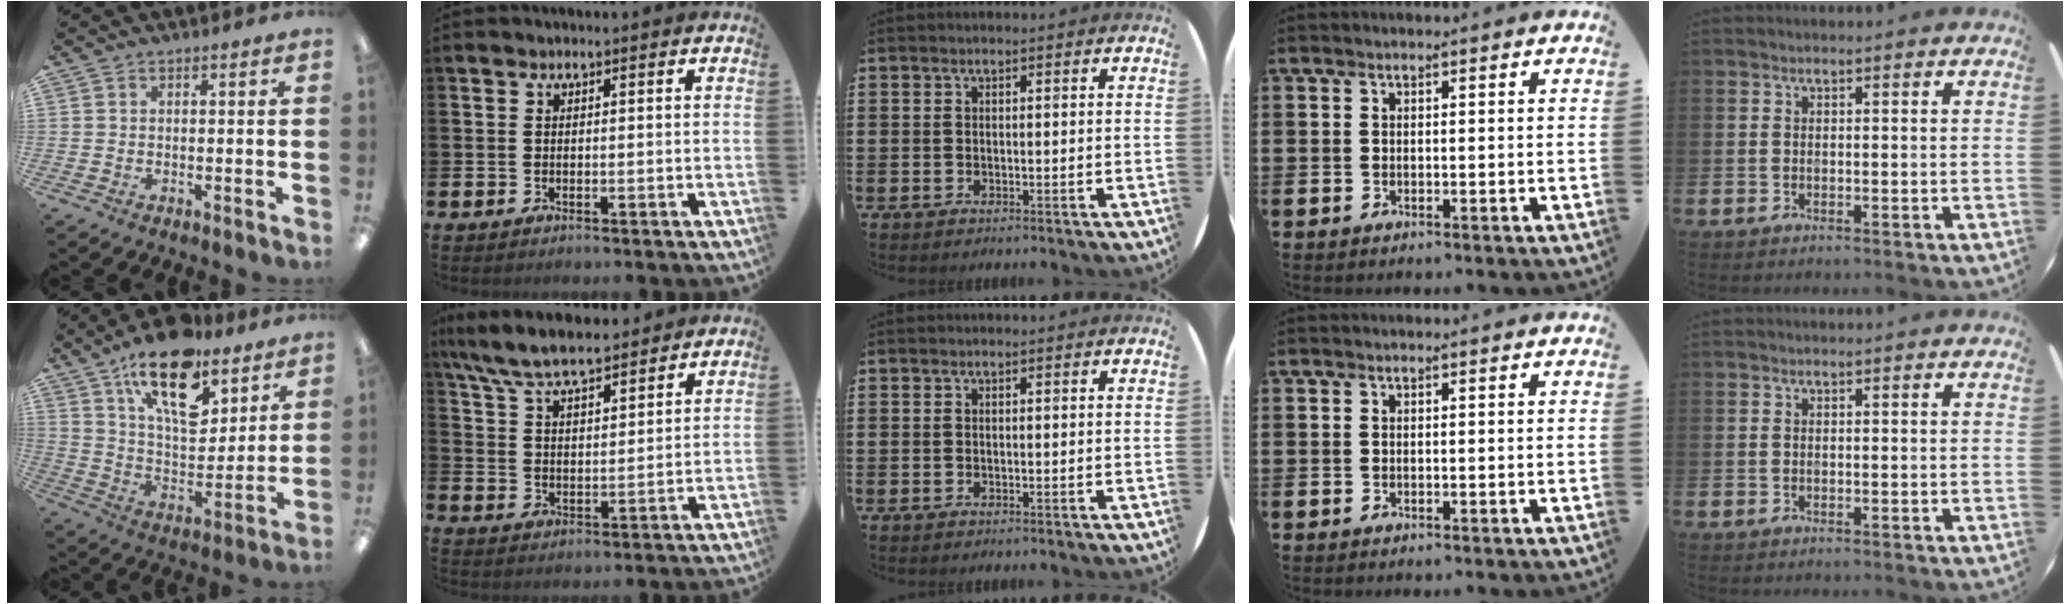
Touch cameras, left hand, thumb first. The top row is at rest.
{"thumb": {"total": 19.4, "force": [12.3, 9.1, 12.0], "torque": [-0.184, -0.065, 0.210]}, "index": {"total": 8.1, "force": [7.6, 1.1, 2.5], "torque": [-0.076, -0.039, 0.137]}}